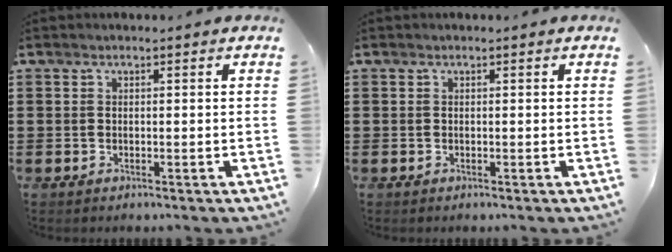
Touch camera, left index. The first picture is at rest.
{"total": 0.0}